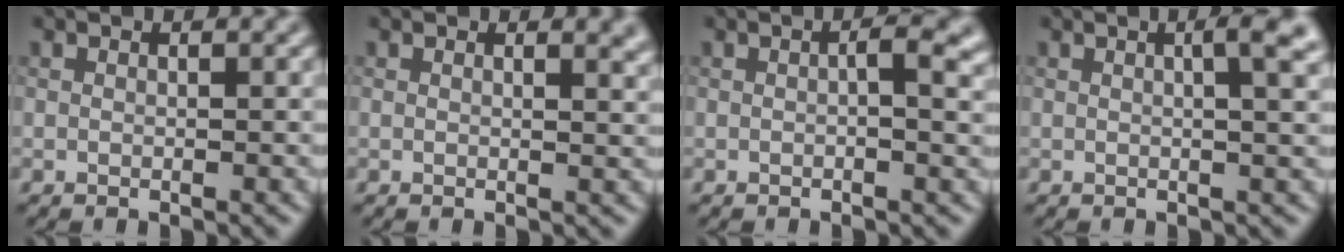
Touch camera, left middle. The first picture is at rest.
{"total": 1.7, "force": [1.2, 0.6, 1.1], "torque": [-0.004, 0.000, 0.016]}
{"total": 2.6, "force": [0.2, 0.7, 2.5], "torque": [-0.037, 0.001, 0.000]}
{"total": 5.1, "force": [1.4, 1.8, 4.5], "torque": [-0.030, 0.024, 0.003]}